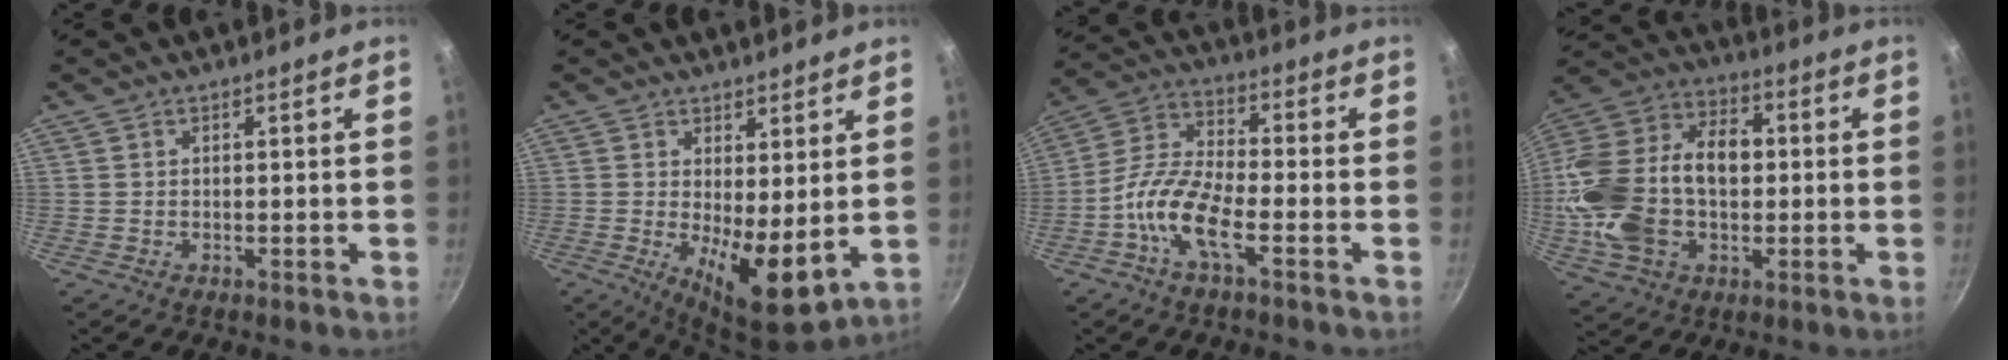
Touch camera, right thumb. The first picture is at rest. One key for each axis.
{"total": 9.7, "fx": 0.4, "fy": 3.4, "fz": 9.0, "tx": -0.128, "ty": -0.027, "tz": 0.012}
{"total": 11.2, "fx": -4.8, "fy": 3.9, "fz": 9.3, "tx": -0.188, "ty": 0.036, "tz": -0.111}
{"total": 23.4, "fx": -1.1, "fy": 15.8, "fz": 17.3, "tx": -0.316, "ty": 0.045, "tz": -0.023}